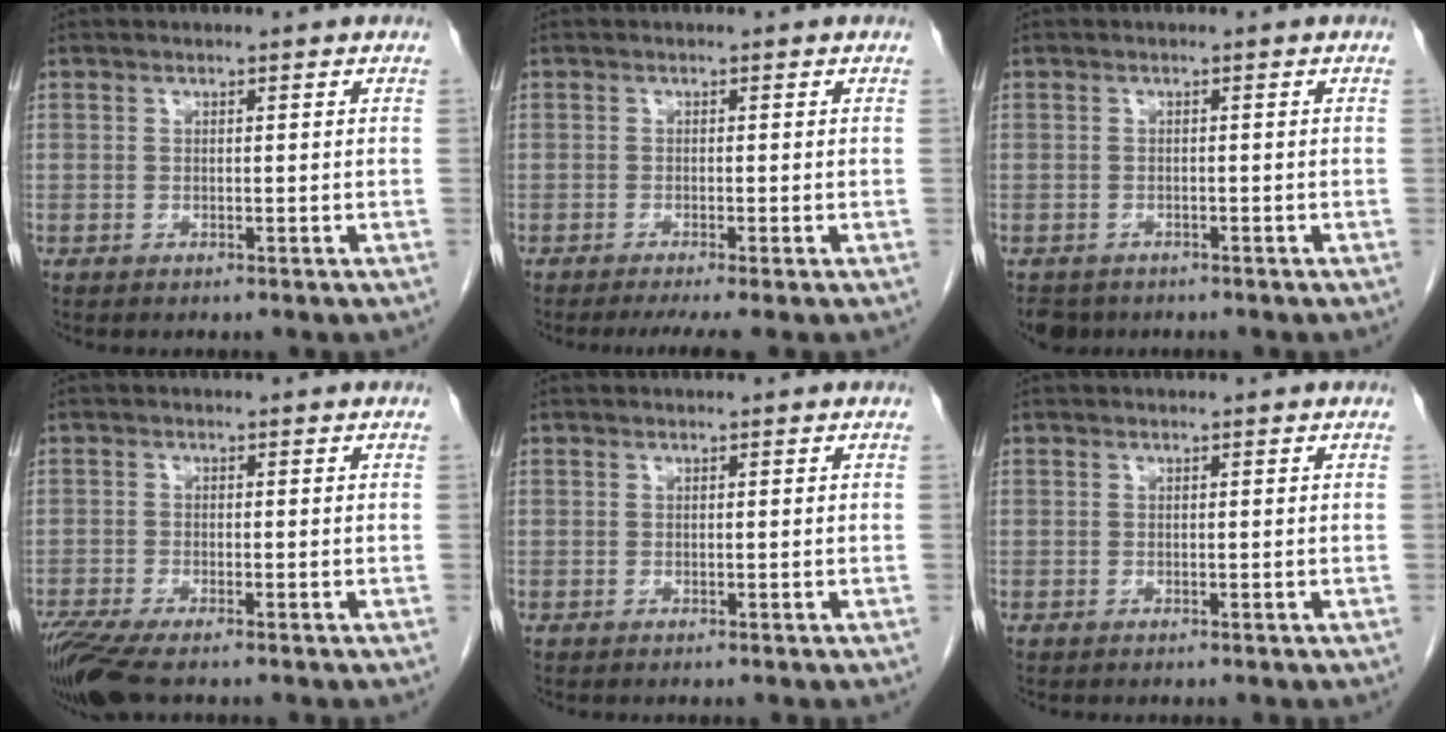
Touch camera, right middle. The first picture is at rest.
{"total": 3.6, "force": [-2.6, -0.2, 2.5], "torque": [-0.037, -0.012, -0.043]}
{"total": 3.1, "force": [-2.4, 1.8, 0.6], "torque": [-0.010, -0.001, -0.036]}
{"total": 6.6, "force": [-5.0, 1.1, 4.1], "torque": [-0.079, -0.018, -0.092]}
{"total": 0.0}
{"total": 0.0}